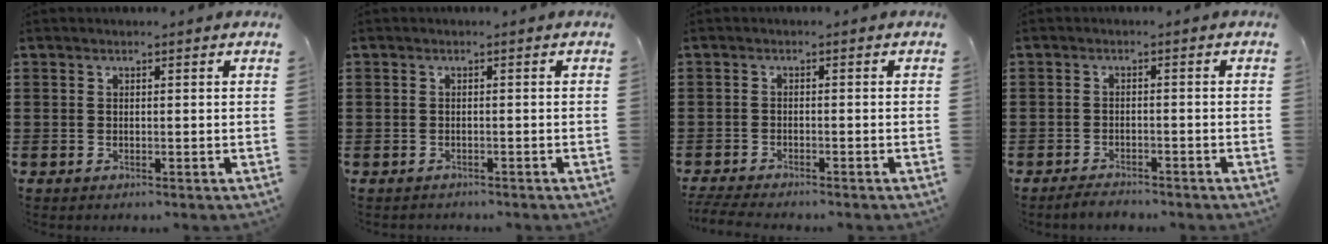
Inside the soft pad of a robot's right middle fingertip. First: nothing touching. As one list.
[{"total": 0.8, "force": [-0.7, 0.3, -0.1], "torque": [0.001, 0.003, -0.016]}, {"total": 2.4, "force": [-2.3, 0.0, 0.6], "torque": [-0.025, -0.005, -0.051]}, {"total": 2.1, "force": [-2.1, 0.3, 0.3], "torque": [-0.011, -0.001, -0.042]}]